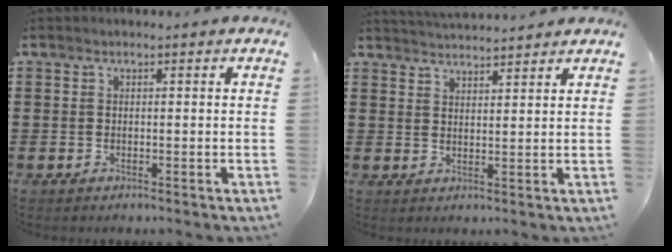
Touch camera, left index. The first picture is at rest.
{"total": 2.8, "force": [2.8, -0.4, 0.0], "torque": [-0.007, -0.011, 0.052]}